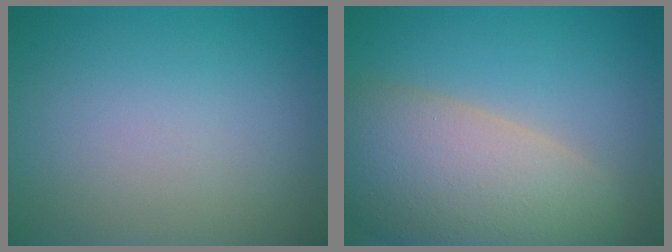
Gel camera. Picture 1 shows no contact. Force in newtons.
{"total": 10.4, "press": 10.4, "slide": 1.0}